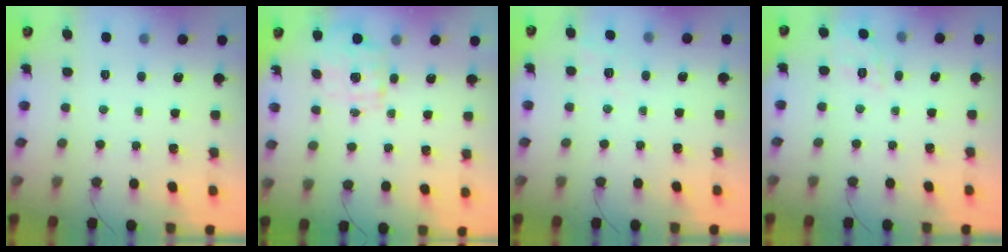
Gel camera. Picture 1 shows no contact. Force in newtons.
{"total": 1.9, "press": 1.8, "slide": 0.6}
{"total": 2.3, "press": 0.9, "slide": 2.1}
{"total": 5.3, "press": 5.0, "slide": 1.7}